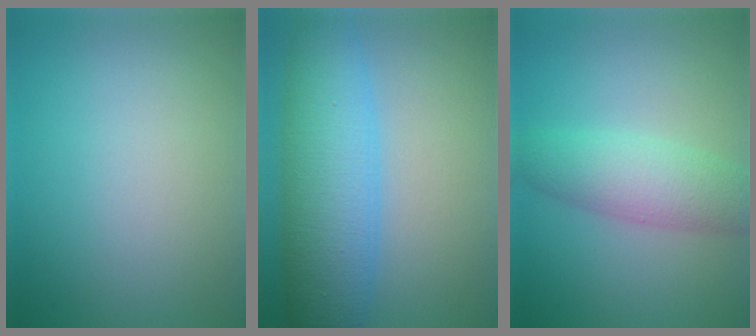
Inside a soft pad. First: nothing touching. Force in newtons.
{"total": 8.9, "press": 8.9, "slide": 0.3}
{"total": 4.6, "press": 4.6, "slide": 0.1}